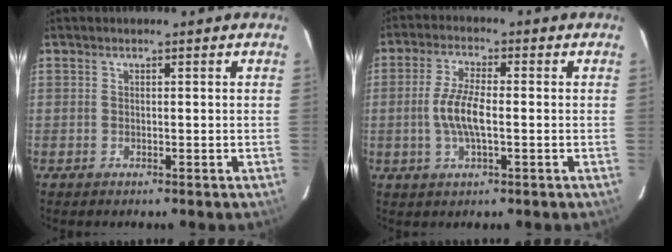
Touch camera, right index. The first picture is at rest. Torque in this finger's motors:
{"motor_torque": [1.16, -0.05, 0.49, 0.16]}